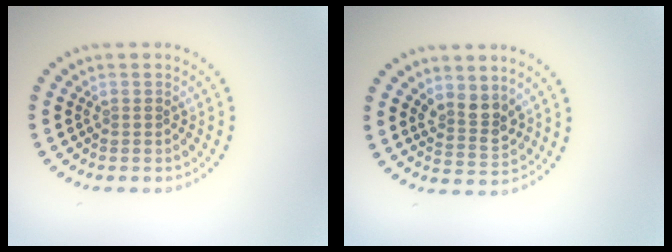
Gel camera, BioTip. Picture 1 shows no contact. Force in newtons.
{"total": 2.7, "press": 2.4, "slide": 1.2}